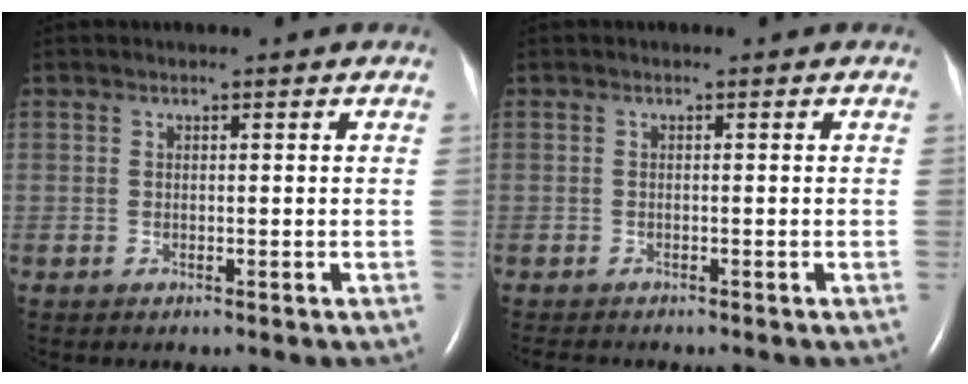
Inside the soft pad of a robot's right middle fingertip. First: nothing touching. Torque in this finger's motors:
{"motor_torque": [0.16, -0.16, -0.03, 0.00]}